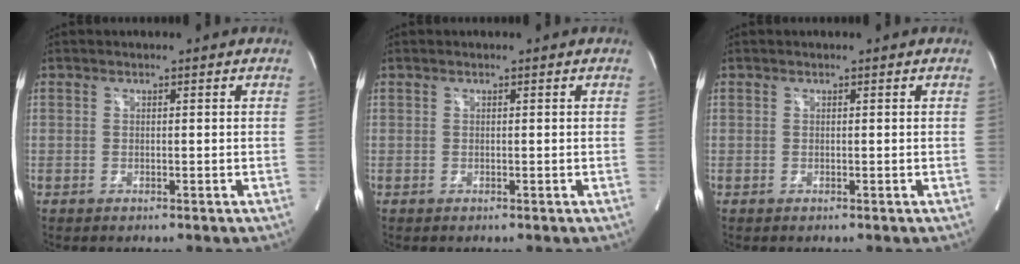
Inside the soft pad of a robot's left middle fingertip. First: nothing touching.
{"total": 0.0}
{"total": 0.0}